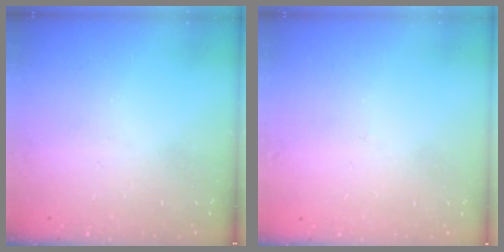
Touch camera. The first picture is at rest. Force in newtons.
{"total": 2.7, "press": 2.7, "slide": 0.3}